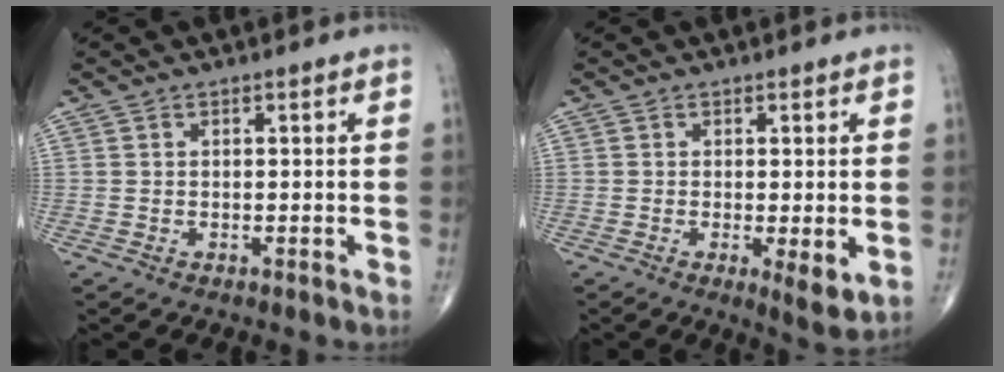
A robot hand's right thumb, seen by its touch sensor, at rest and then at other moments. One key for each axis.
{"total": 4.3, "fx": -0.7, "fy": 1.2, "fz": 4.1, "tx": -0.067, "ty": -0.016, "tz": -0.012}